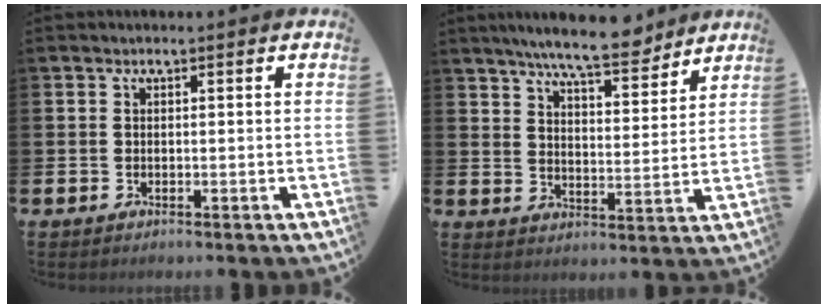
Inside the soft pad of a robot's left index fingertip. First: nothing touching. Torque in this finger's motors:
{"motor_torque": [0.51, -0.52, 0.96, 0.21]}